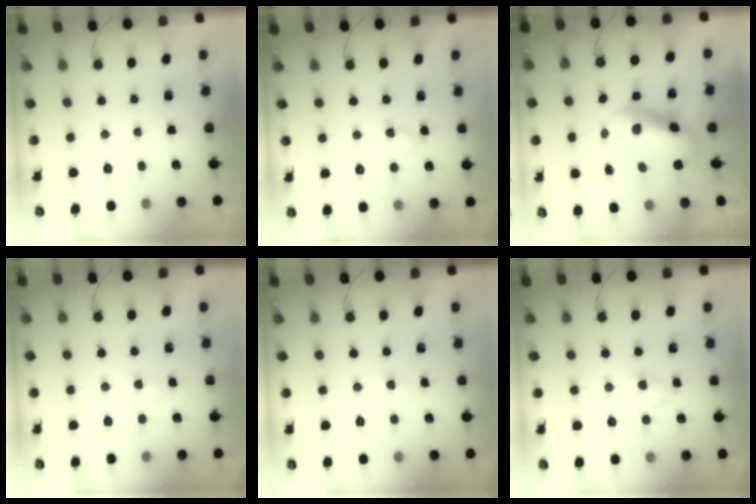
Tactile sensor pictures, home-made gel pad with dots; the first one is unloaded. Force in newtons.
{"total": 3.2, "press": 3.1, "slide": 1.0}
{"total": 9.0, "press": 8.8, "slide": 1.9}
{"total": 2.7, "press": 2.5, "slide": 1.0}
{"total": 1.6, "press": 1.4, "slide": 0.8}
{"total": 3.8, "press": 3.5, "slide": 1.5}